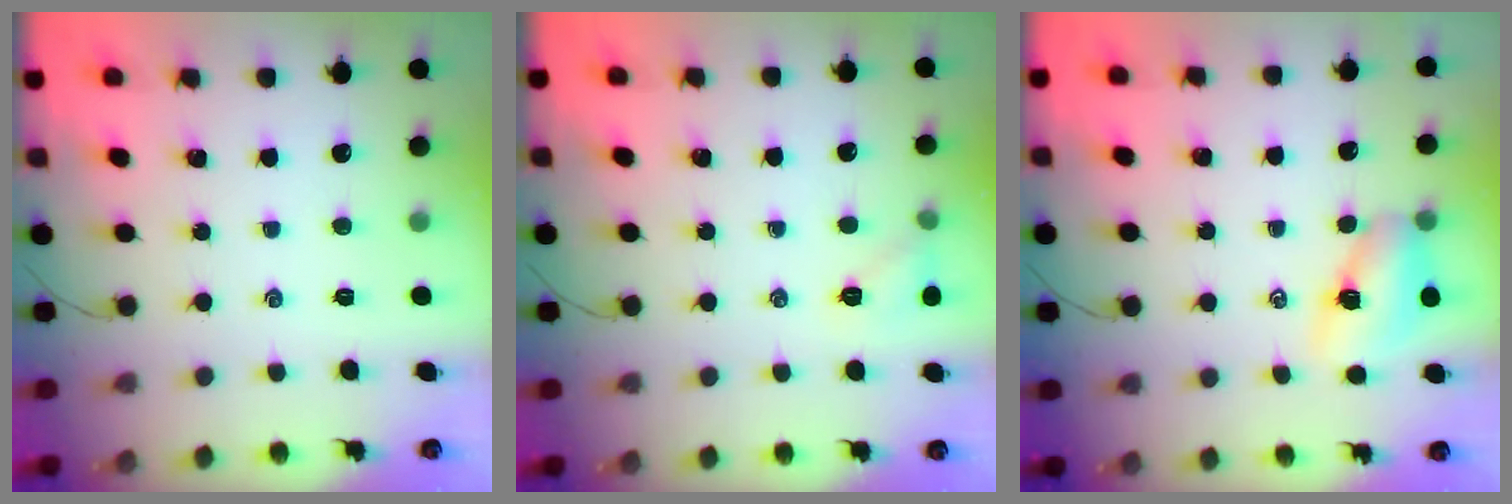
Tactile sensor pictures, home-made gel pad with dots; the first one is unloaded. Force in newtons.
{"total": 5.7, "press": 5.5, "slide": 1.6}
{"total": 7.8, "press": 7.7, "slide": 1.2}